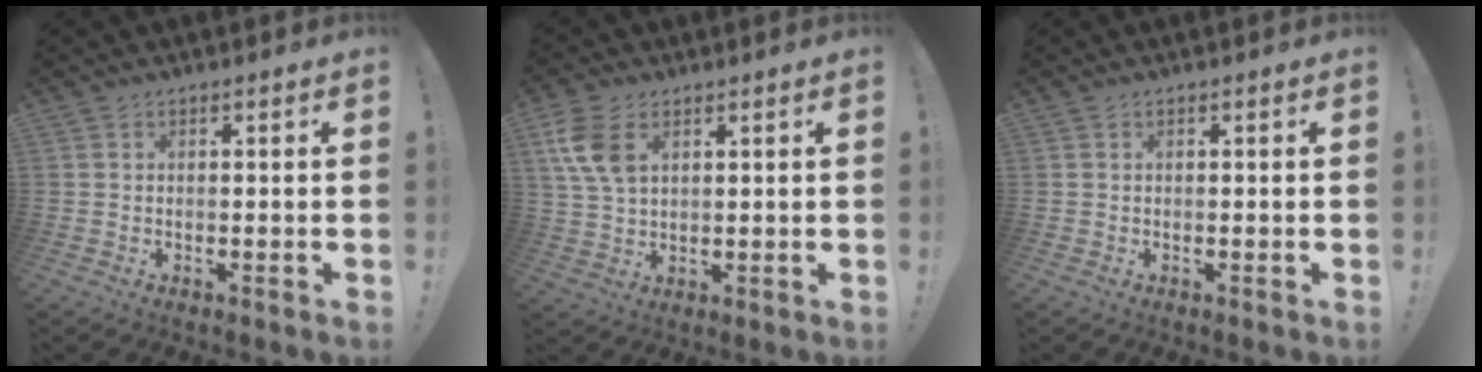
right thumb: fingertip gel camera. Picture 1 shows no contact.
{"total": 9.4, "force": [3.8, 5.7, 6.5], "torque": [-0.130, -0.002, 0.075]}
{"total": 0.0}